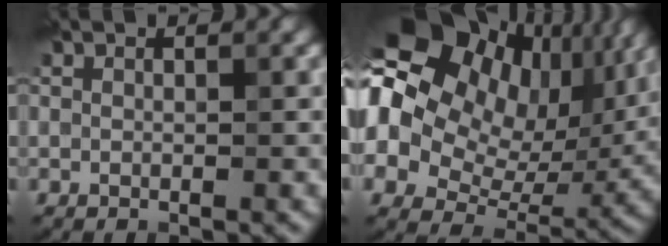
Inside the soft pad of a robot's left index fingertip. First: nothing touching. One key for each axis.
{"total": 21.2, "fx": 7.6, "fy": 15.6, "fz": 12.1, "tx": -0.255, "ty": 0.051, "tz": 0.121}